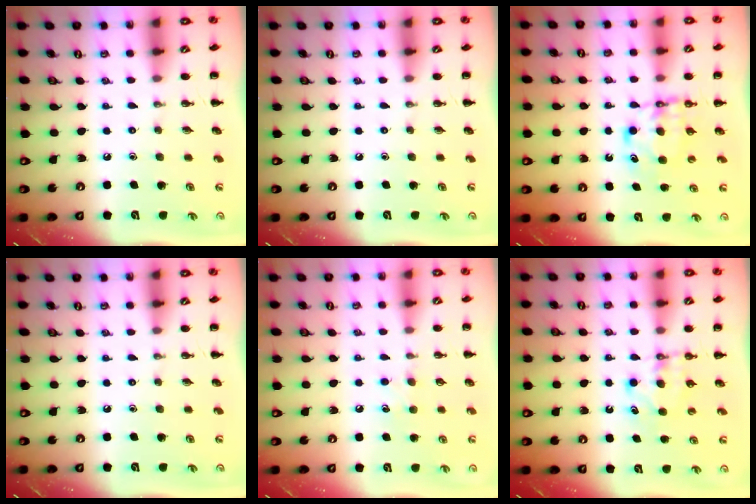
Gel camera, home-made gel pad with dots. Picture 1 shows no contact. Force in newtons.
{"total": 0.0}
{"total": 6.8, "press": 6.7, "slide": 0.8}
{"total": 0.0}
{"total": 4.8, "press": 4.6, "slide": 1.5}
{"total": 5.2, "press": 5.1, "slide": 1.0}